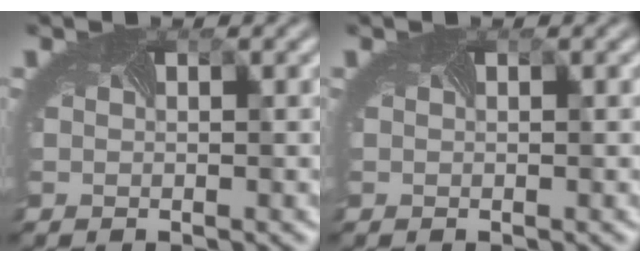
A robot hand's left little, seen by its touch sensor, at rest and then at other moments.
{"total": 0.0}